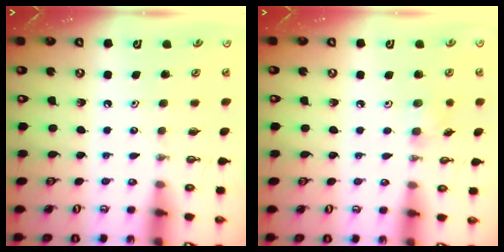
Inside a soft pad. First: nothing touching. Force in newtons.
{"total": 5.1, "press": 4.9, "slide": 1.4}